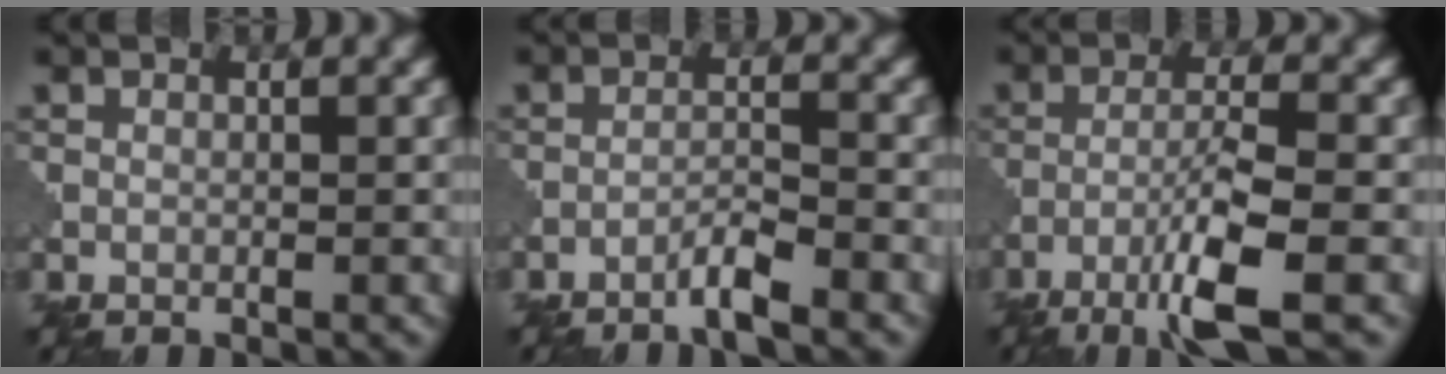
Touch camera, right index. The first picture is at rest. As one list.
[{"total": 2.4, "force": [-1.8, 0.0, 1.6], "torque": [-0.027, 0.007, -0.041]}, {"total": 6.2, "force": [-3.3, 0.6, 5.2], "torque": [-0.090, 0.005, -0.069]}]